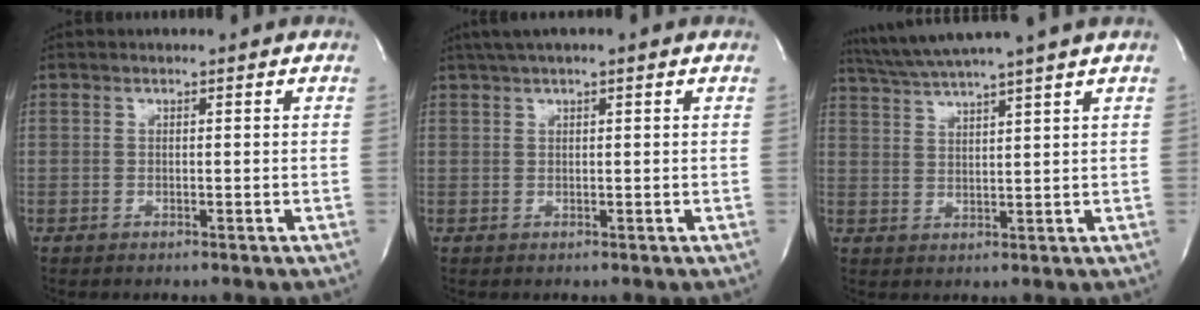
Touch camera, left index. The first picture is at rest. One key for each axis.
{"total": 3.9, "fx": 2.6, "fy": 0.1, "fz": 2.9, "tx": -0.053, "ty": 0.020, "tz": 0.044}
{"total": 8.9, "fx": 7.6, "fy": -2.2, "fz": 4.2, "tx": -0.074, "ty": 0.004, "tz": 0.122}